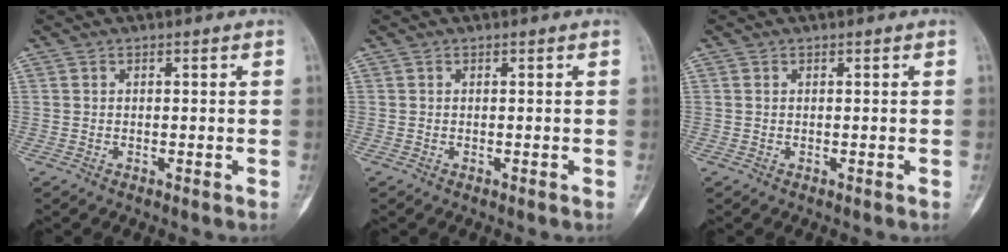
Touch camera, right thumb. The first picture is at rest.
{"total": 0.0}
{"total": 0.0}